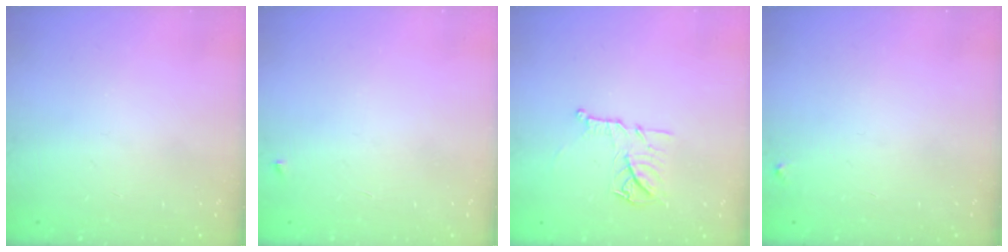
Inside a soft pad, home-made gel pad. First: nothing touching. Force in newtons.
{"total": 2.5, "press": 2.4, "slide": 0.4}
{"total": 11.4, "press": 11.4, "slide": 0.6}
{"total": 2.3, "press": 2.3, "slide": 0.2}